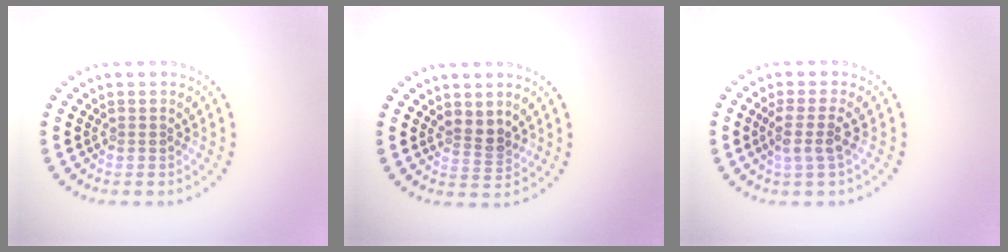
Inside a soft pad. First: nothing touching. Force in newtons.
{"total": 1.9, "press": 1.5, "slide": 1.1}
{"total": 2.3, "press": 1.8, "slide": 1.3}